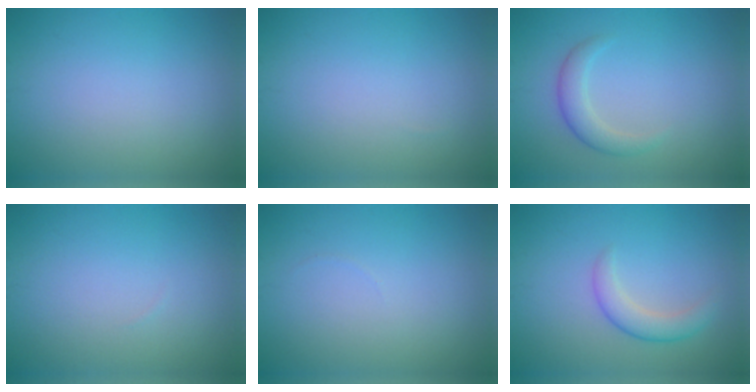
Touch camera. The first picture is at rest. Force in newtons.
{"total": 0.0}
{"total": 2.2, "press": 2.2, "slide": 0.1}
{"total": 0.0}
{"total": 0.0}
{"total": 2.6, "press": 2.6, "slide": 0.1}